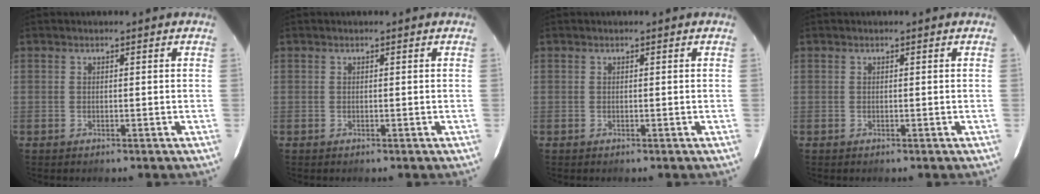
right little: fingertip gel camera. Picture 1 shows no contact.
{"total": 0.0}
{"total": 0.0}
{"total": 0.0}